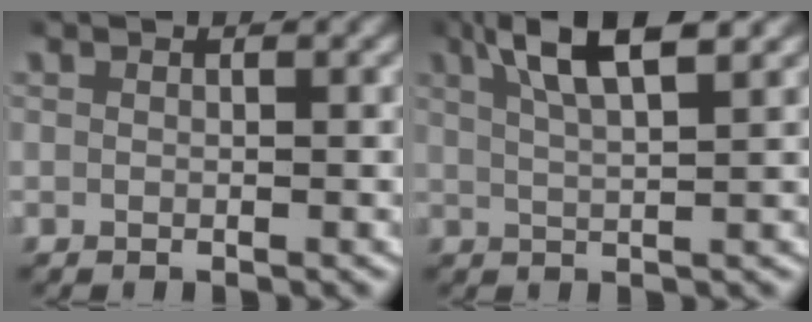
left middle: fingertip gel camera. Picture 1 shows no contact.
{"total": 6.0, "force": [3.6, 1.2, 4.6], "torque": [-0.081, 0.007, 0.058]}